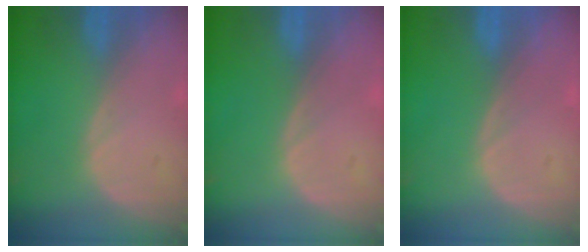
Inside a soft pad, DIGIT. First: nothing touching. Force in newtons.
{"total": 0.0}
{"total": 0.0}